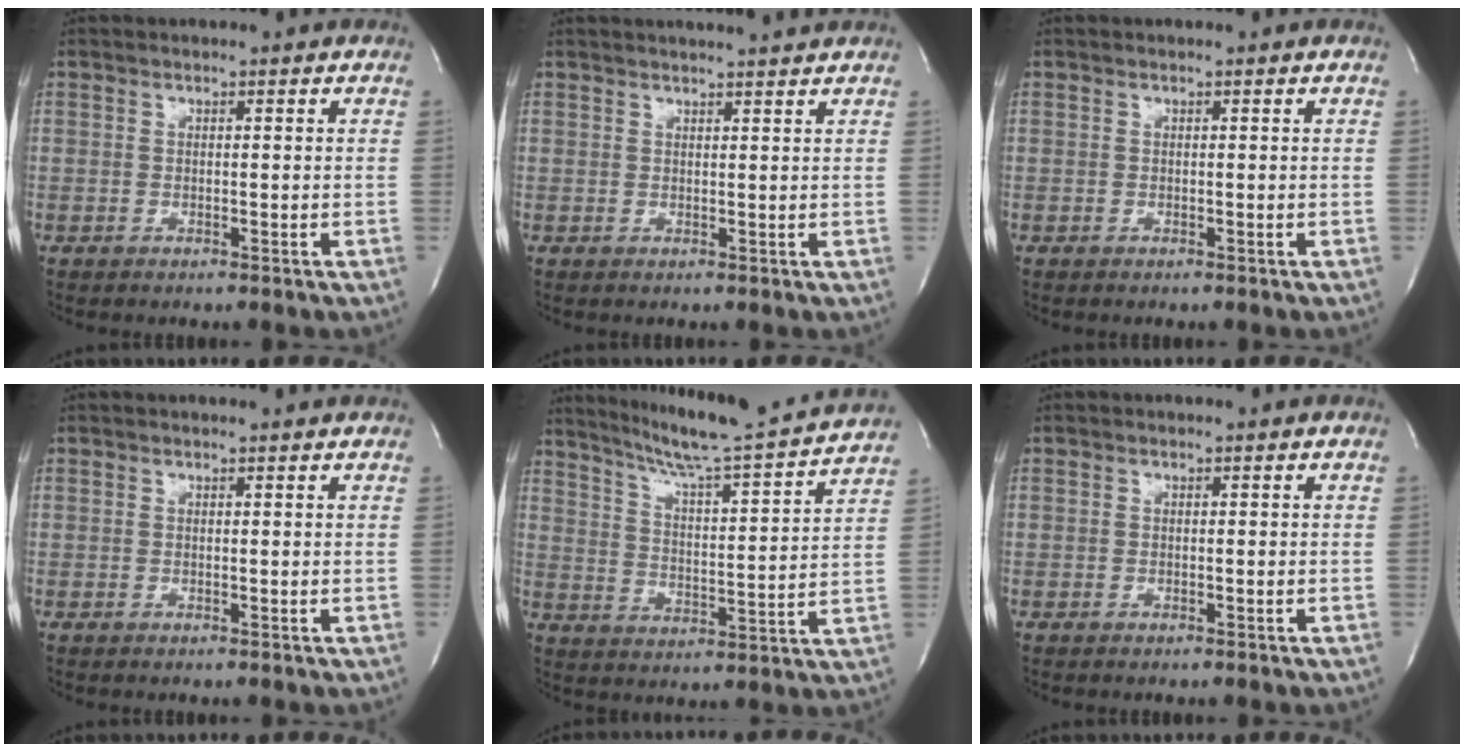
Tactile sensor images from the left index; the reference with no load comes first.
{"total": 4.8, "force": [4.6, -0.4, 1.5], "torque": [-0.022, 0.009, 0.053]}
{"total": 0.0}
{"total": 1.9, "force": [1.9, -0.2, 0.5], "torque": [-0.010, 0.004, 0.021]}
{"total": 19.0, "force": [17.2, -1.0, 7.9], "torque": [-0.134, -0.024, 0.246]}
{"total": 0.0}